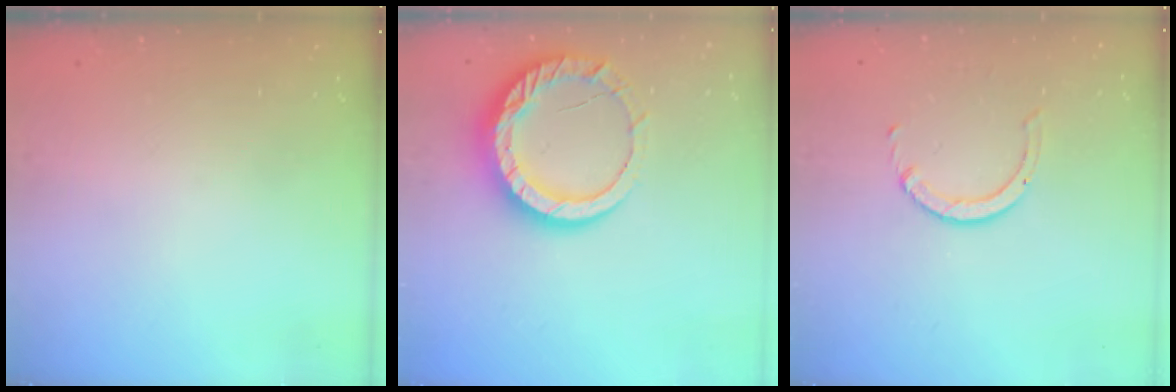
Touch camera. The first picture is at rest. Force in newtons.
{"total": 14.3, "press": 14.3, "slide": 1.3}
{"total": 2.3, "press": 2.3, "slide": 0.3}